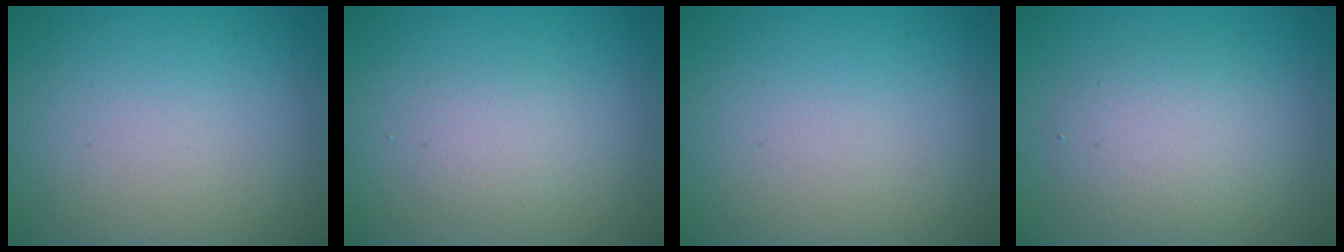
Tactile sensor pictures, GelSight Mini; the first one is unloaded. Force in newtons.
{"total": 1.6, "press": 1.6, "slide": 0.0}
{"total": 0.0}
{"total": 3.5, "press": 3.5, "slide": 0.2}